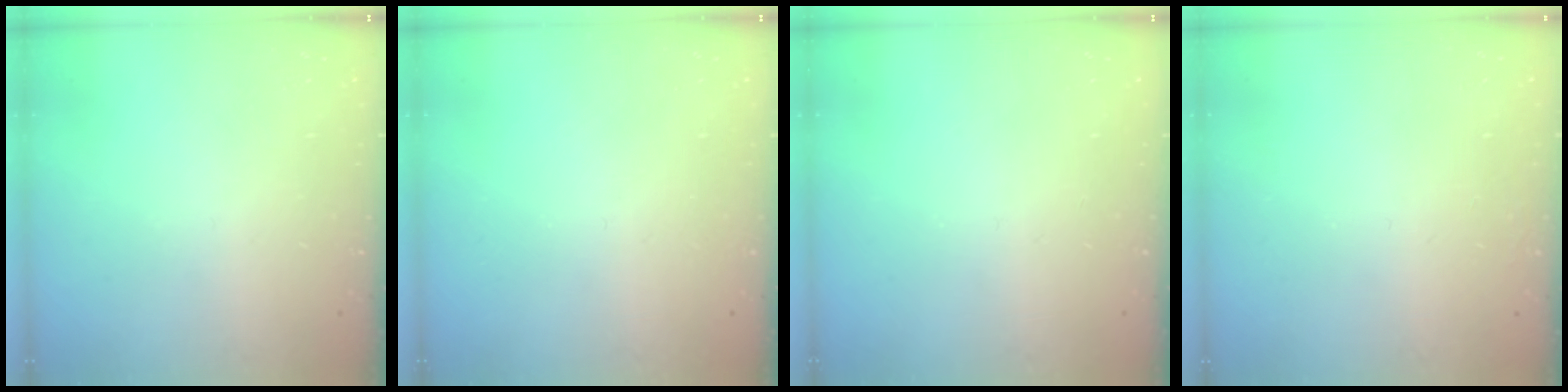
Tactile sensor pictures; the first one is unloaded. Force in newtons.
{"total": 0.0}
{"total": 0.0}
{"total": 1.5, "press": 1.5, "slide": 0.1}